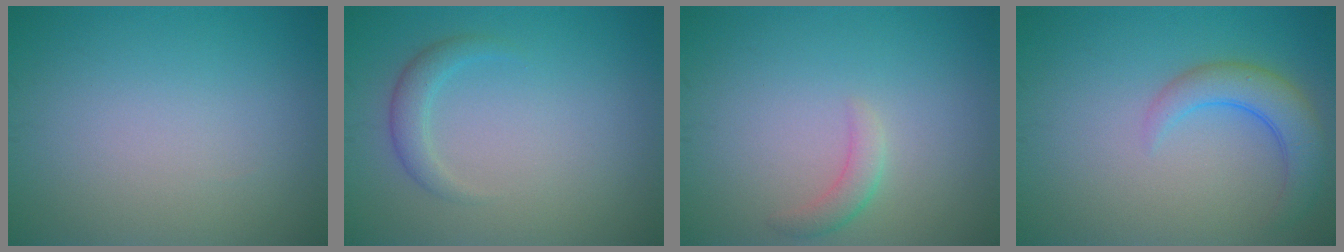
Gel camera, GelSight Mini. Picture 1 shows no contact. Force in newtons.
{"total": 1.8, "press": 1.8, "slide": 0.1}
{"total": 1.6, "press": 1.6, "slide": 0.0}
{"total": 3.8, "press": 3.8, "slide": 0.4}